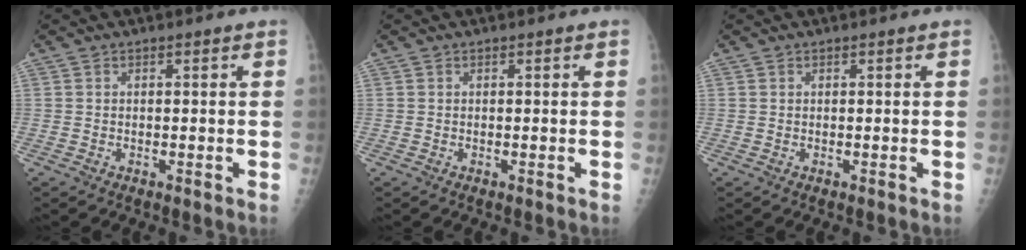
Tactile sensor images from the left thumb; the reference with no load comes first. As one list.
[{"total": 0.0}, {"total": 0.0}]